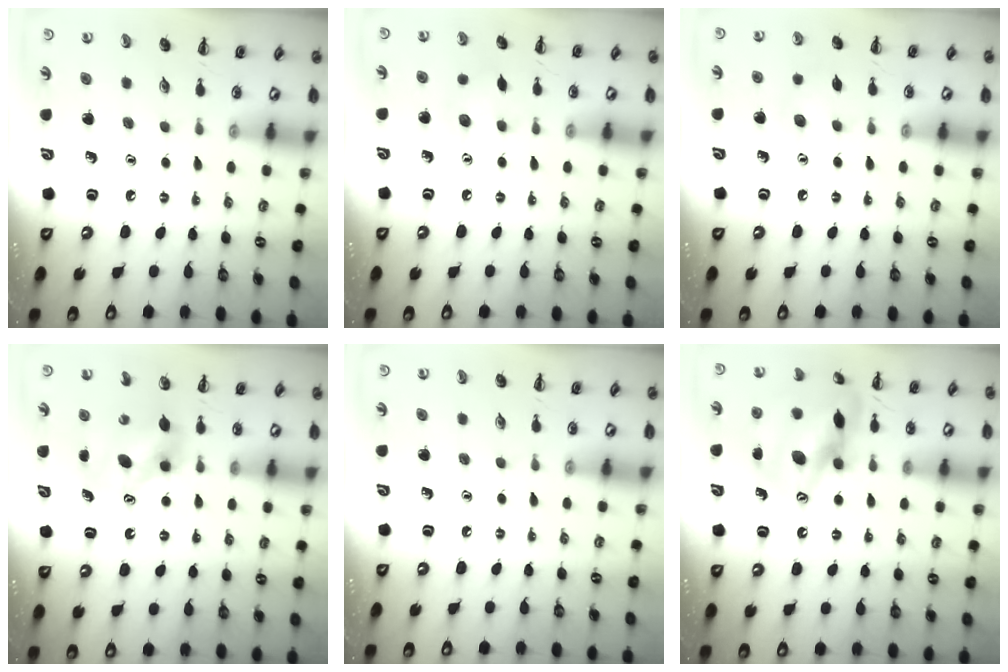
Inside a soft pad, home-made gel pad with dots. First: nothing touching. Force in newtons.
{"total": 4.8, "press": 4.6, "slide": 1.3}
{"total": 4.9, "press": 4.7, "slide": 1.1}
{"total": 7.7, "press": 7.7, "slide": 0.6}
{"total": 0.0}
{"total": 15.5, "press": 15.0, "slide": 3.9}